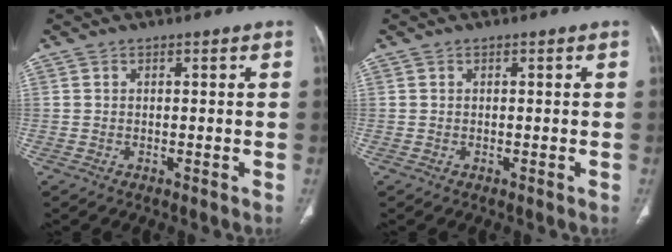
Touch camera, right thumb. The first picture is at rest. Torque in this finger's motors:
{"motor_torque": [-0.16, 0.19, -0.26, 0.25, 0.03]}